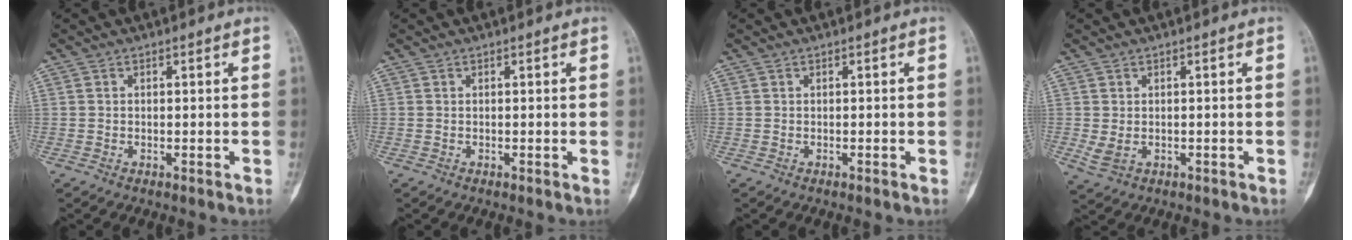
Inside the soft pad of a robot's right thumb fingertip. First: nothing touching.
{"total": 0.0}
{"total": 0.0}
{"total": 2.6, "force": [-0.3, 1.8, 1.8], "torque": [-0.040, -0.002, 0.003]}